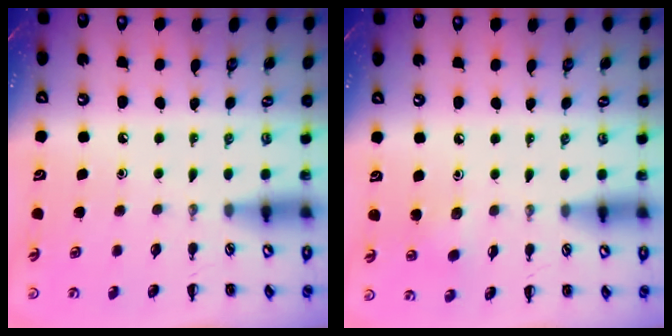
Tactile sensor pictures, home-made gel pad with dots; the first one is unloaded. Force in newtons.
{"total": 3.4, "press": 3.2, "slide": 1.0}